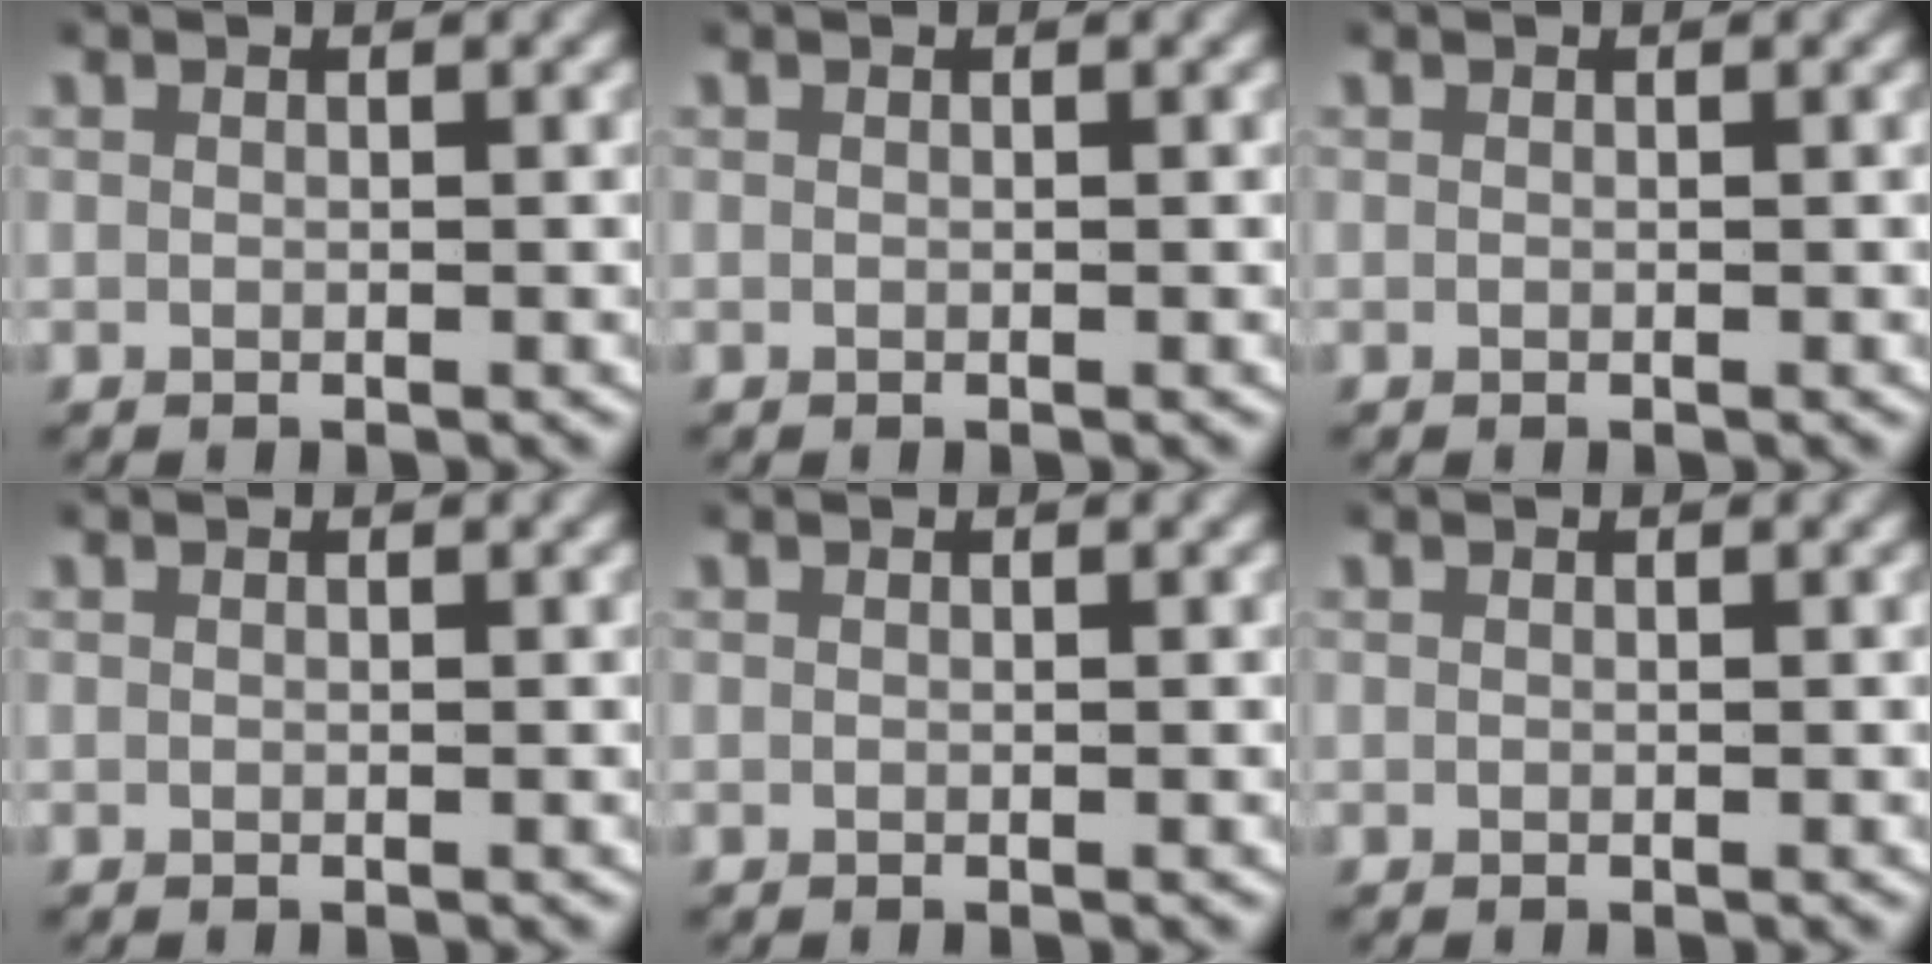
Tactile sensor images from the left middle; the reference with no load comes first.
{"total": 0.0}
{"total": 0.0}
{"total": 0.0}
{"total": 0.0}
{"total": 0.0}